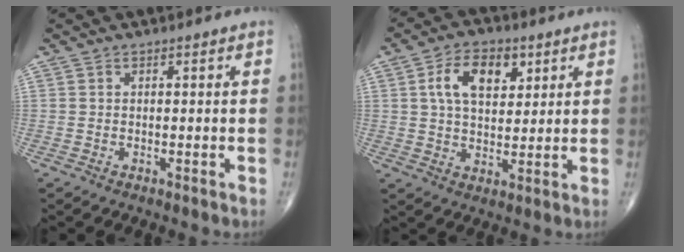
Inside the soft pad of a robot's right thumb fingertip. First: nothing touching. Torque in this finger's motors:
{"motor_torque": [-0.01, 0.18, 0.61, 0.19, 0.22]}